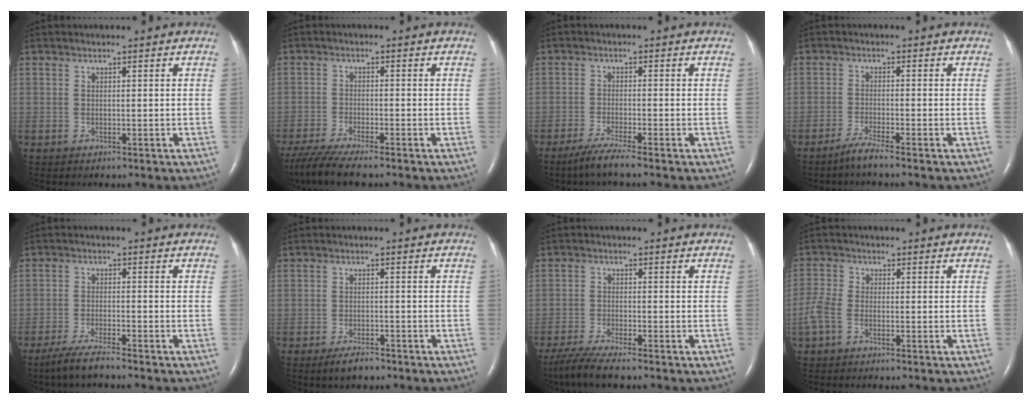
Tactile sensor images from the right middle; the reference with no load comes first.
{"total": 7.8, "force": [-6.4, 0.3, 4.3], "torque": [-0.078, -0.025, -0.112]}
{"total": 4.0, "force": [-3.1, -0.7, 2.5], "torque": [-0.062, -0.015, -0.063]}
{"total": 2.7, "force": [-2.2, -0.6, 1.4], "torque": [-0.043, -0.009, -0.048]}
{"total": 4.7, "force": [-3.9, 0.0, 2.6], "torque": [-0.058, -0.016, -0.078]}
{"total": 3.2, "force": [-2.5, 0.9, 1.8], "torque": [-0.042, -0.005, -0.039]}
{"total": 6.2, "force": [-5.0, 0.1, 3.6], "torque": [-0.069, -0.020, -0.090]}
{"total": 3.2, "force": [-1.5, 1.5, 2.4], "torque": [-0.074, -0.001, -0.037]}